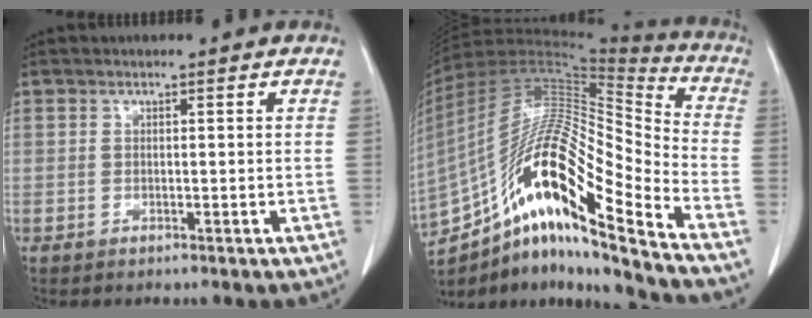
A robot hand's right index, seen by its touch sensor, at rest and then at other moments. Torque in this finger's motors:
{"motor_torque": [1.70, -0.44, 0.46, 0.21]}